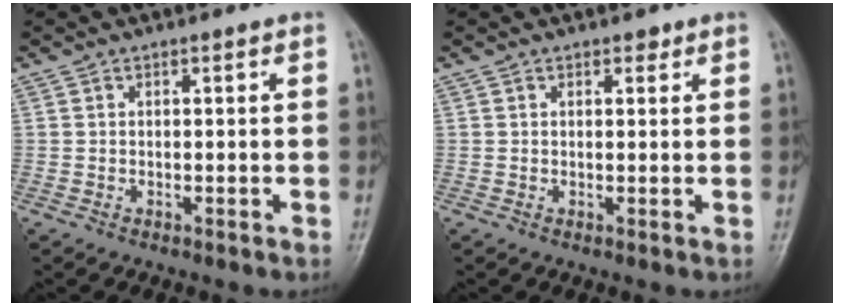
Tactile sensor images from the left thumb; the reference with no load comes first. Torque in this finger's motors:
{"motor_torque": [-0.14, -0.05, 0.01, 0.14, -0.12]}